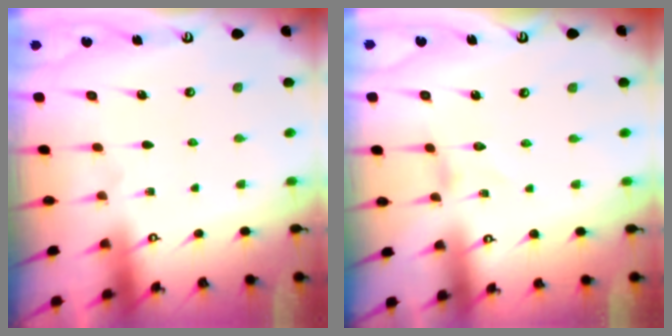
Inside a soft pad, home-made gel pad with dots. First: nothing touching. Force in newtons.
{"total": 0.0}